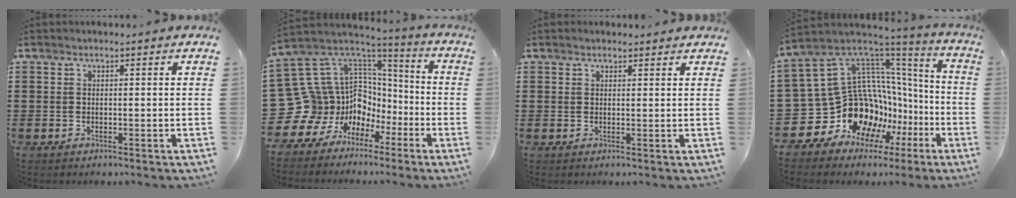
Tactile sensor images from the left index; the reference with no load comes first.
{"total": 11.8, "force": [-3.3, 11.3, 1.2], "torque": [-0.089, -0.034, -0.023]}
{"total": 1.1, "force": [1.0, 0.3, 0.1], "torque": [-0.004, 0.003, 0.020]}
{"total": 15.6, "force": [-4.6, 13.0, 7.2], "torque": [-0.184, -0.042, -0.039]}